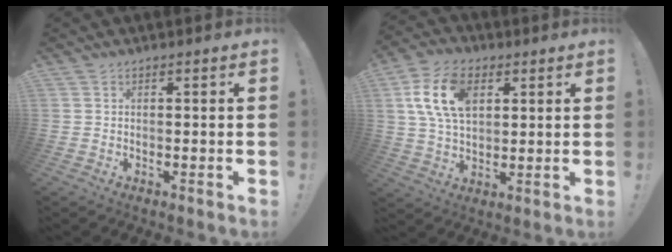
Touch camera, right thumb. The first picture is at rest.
{"total": 15.0, "force": [5.1, 9.5, 10.5], "torque": [-0.206, 0.003, 0.096]}